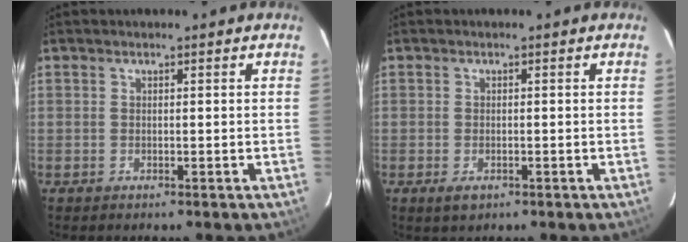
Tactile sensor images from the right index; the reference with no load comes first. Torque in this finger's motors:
{"motor_torque": [0.19, -0.12, 0.03, 0.01]}